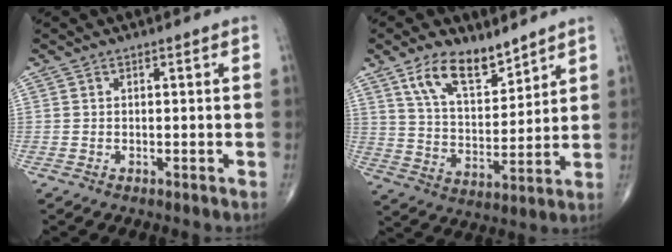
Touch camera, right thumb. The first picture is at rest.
{"total": 11.9, "force": [8.0, 5.5, 6.9], "torque": [-0.101, -0.052, 0.155]}